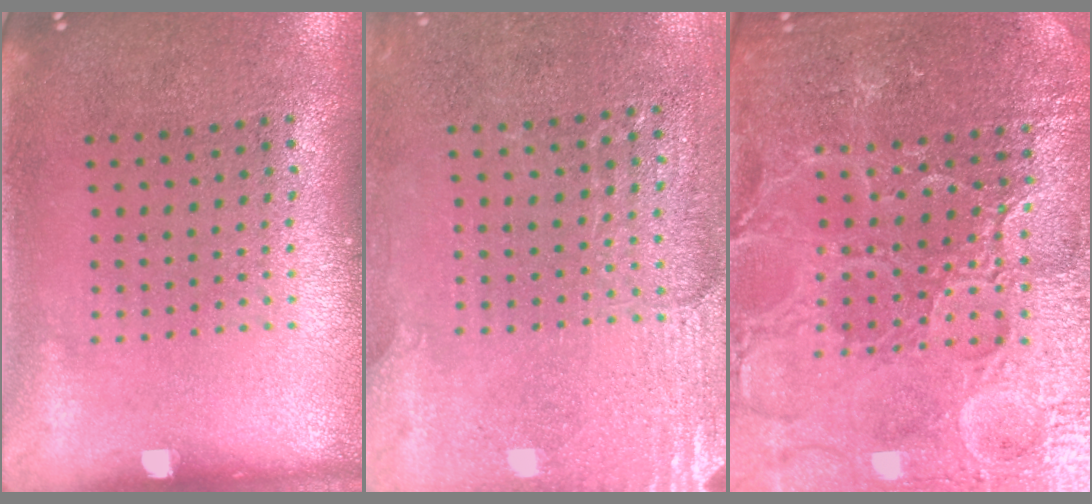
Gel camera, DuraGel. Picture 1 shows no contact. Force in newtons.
{"total": 2.9, "press": 2.8, "slide": 0.8}
{"total": 5.2, "press": 4.8, "slide": 1.9}